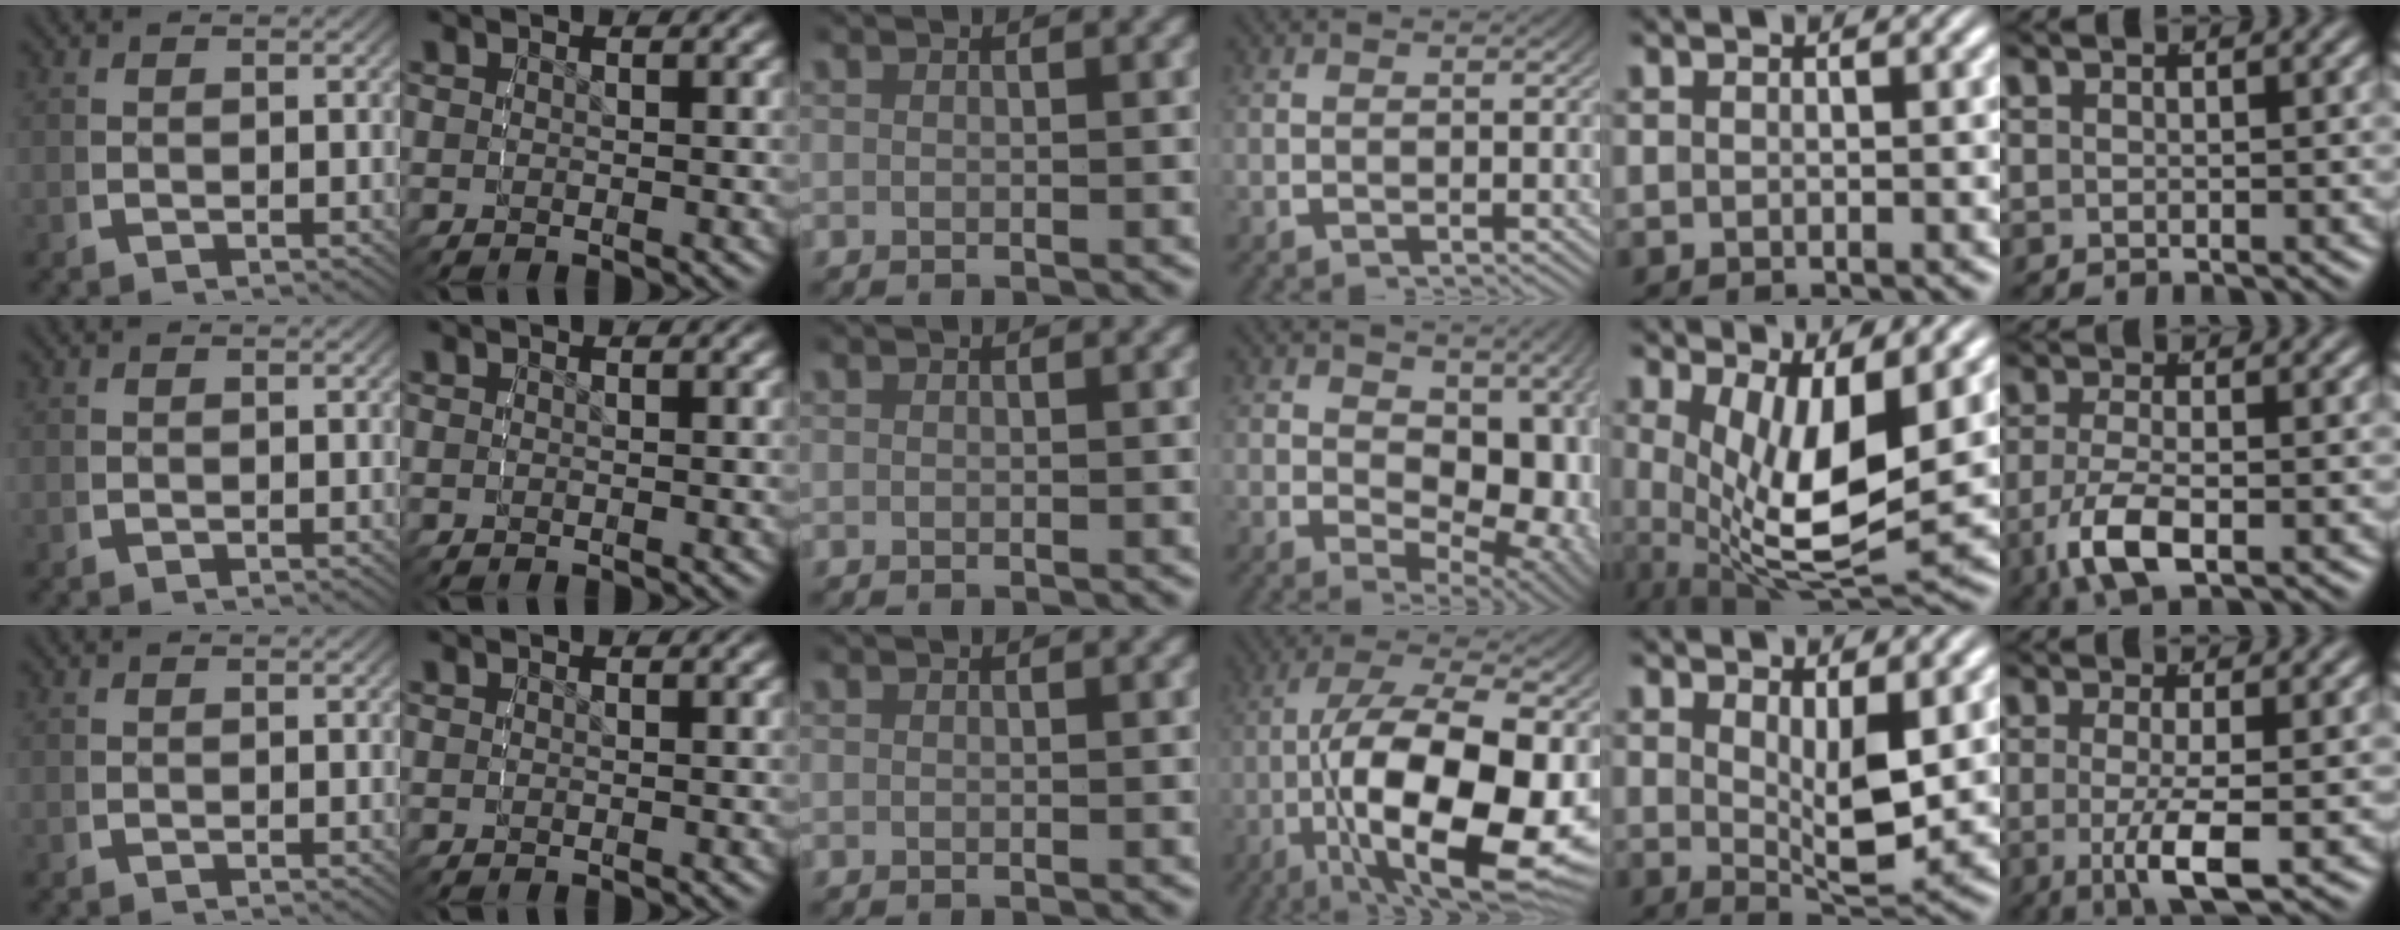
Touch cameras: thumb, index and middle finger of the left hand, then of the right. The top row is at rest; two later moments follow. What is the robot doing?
{"motion": "lift_and_place", "object": "toy banana"}